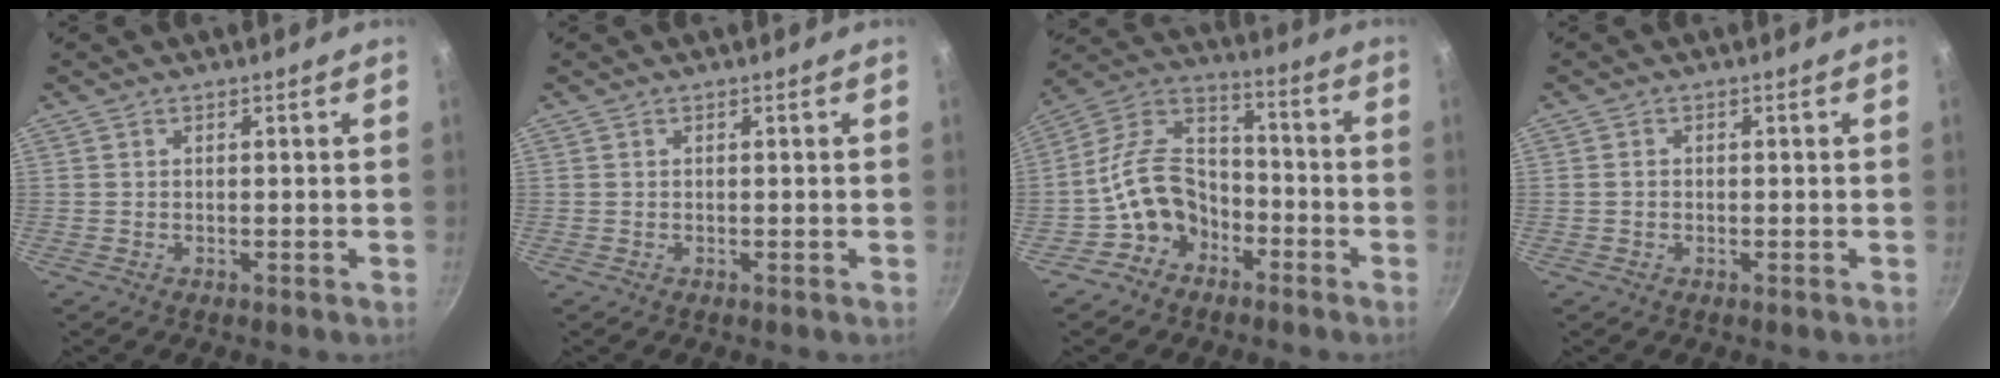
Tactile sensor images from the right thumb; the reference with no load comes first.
{"total": 0.0}
{"total": 12.7, "force": [-5.6, 9.7, 6.2], "torque": [-0.077, 0.067, -0.114]}
{"total": 1.0, "force": [-0.2, 0.9, 0.5], "torque": [-0.008, 0.003, -0.004]}